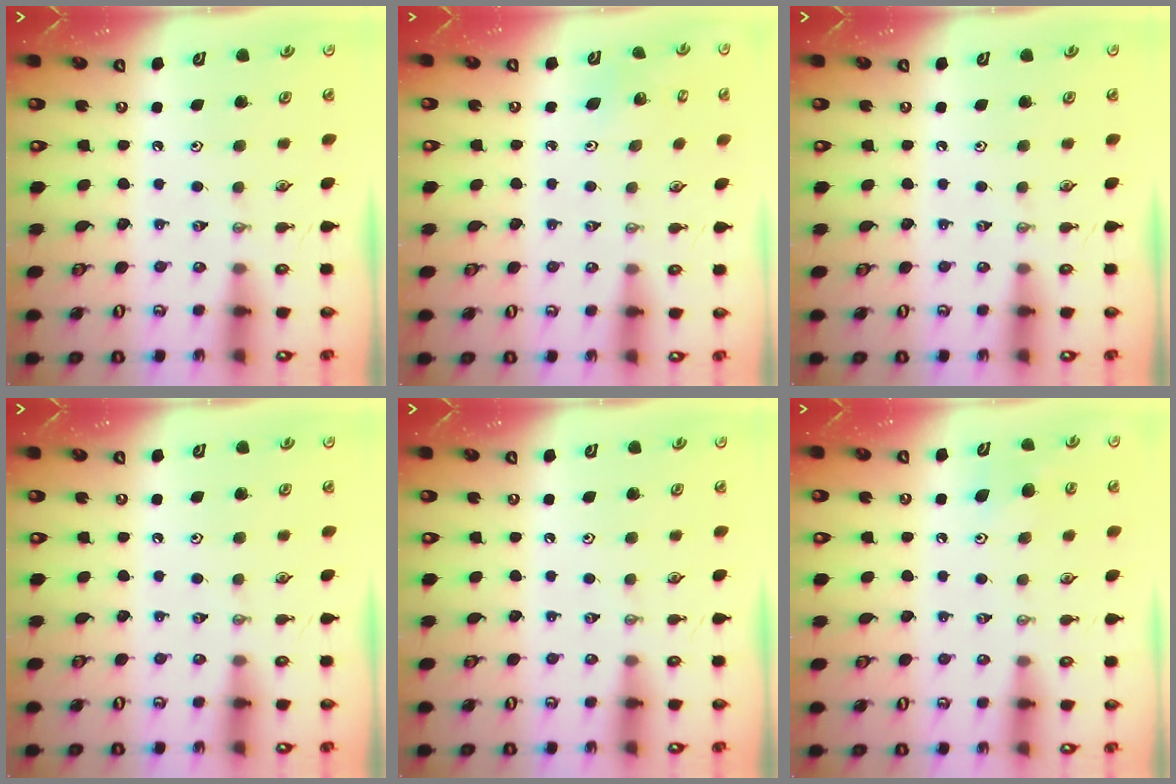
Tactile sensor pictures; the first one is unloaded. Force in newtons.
{"total": 4.0, "press": 3.9, "slide": 0.8}
{"total": 0.0}
{"total": 0.0}
{"total": 0.0}
{"total": 7.5, "press": 7.4, "slide": 1.0}